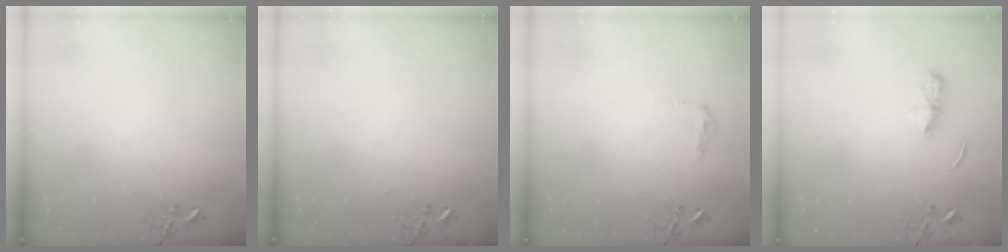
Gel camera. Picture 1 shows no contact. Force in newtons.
{"total": 0.0}
{"total": 7.9, "press": 7.9, "slide": 0.3}
{"total": 6.1, "press": 6.0, "slide": 0.7}